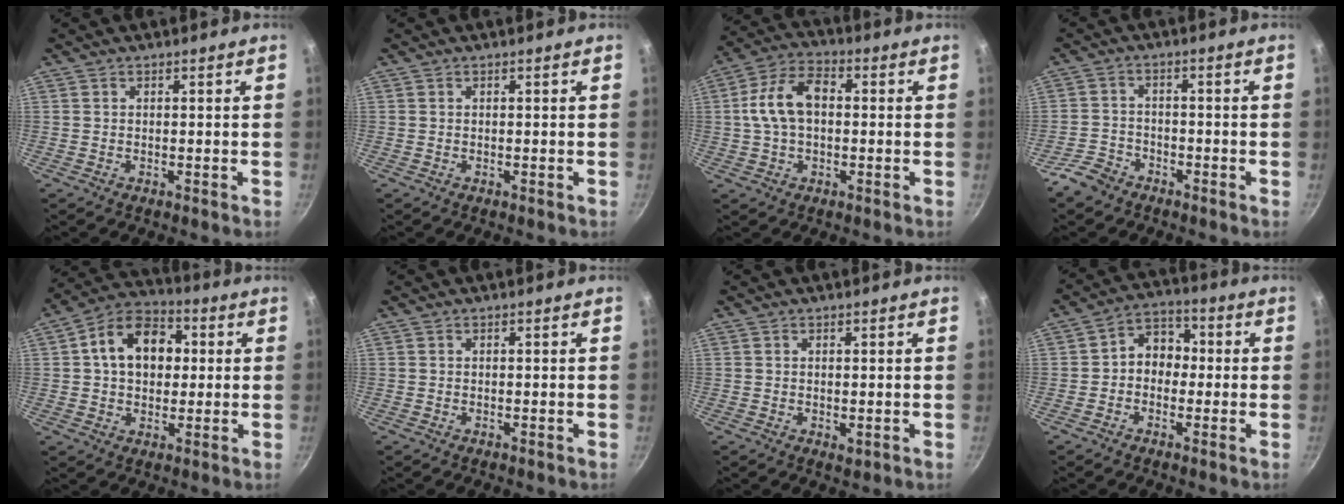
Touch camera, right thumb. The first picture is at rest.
{"total": 0.0}
{"total": 10.8, "force": [0.6, 6.8, 8.3], "torque": [-0.146, 0.029, 0.001]}
{"total": 4.8, "force": [-3.7, 2.9, 1.3], "torque": [-0.021, 0.038, -0.070]}
{"total": 13.5, "force": [2.2, 9.8, 8.9], "torque": [-0.106, 0.020, 0.019]}
{"total": 0.0}
{"total": 1.0, "force": [0.2, 0.6, 0.8], "torque": [-0.013, -0.003, 0.004]}
{"total": 7.1, "force": [-0.3, 5.8, 4.1], "torque": [-0.022, 0.024, -0.024]}